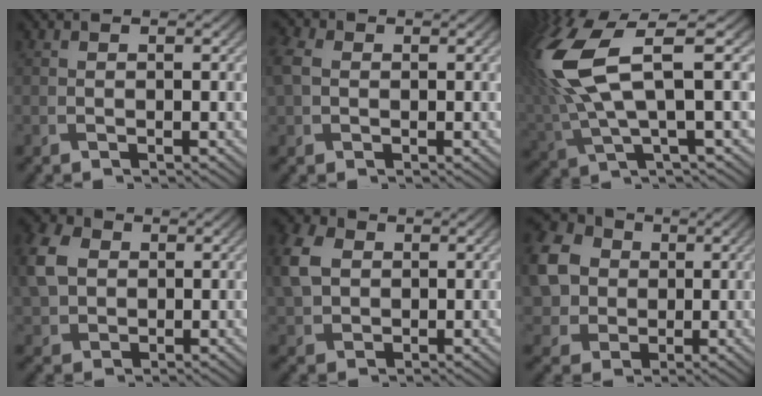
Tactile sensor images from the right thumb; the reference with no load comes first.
{"total": 4.8, "force": [0.4, 3.7, 2.9], "torque": [-0.103, 0.008, 0.005]}
{"total": 12.9, "force": [3.0, 4.2, 11.8], "torque": [-0.284, 0.011, 0.062]}
{"total": 7.1, "force": [1.2, 5.6, 4.1], "torque": [-0.127, 0.010, 0.019]}
{"total": 6.5, "force": [1.3, 5.0, 3.8], "torque": [-0.120, 0.010, 0.022]}
{"total": 10.3, "force": [1.3, 8.9, 5.1], "torque": [-0.163, -0.006, 0.023]}